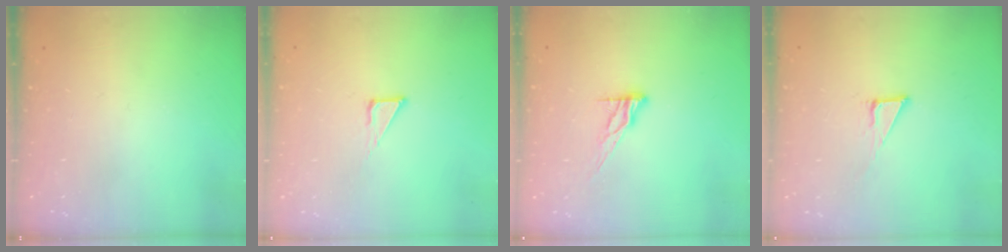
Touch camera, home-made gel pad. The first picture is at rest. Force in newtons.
{"total": 3.6, "press": 3.6, "slide": 0.3}
{"total": 8.2, "press": 8.2, "slide": 0.2}
{"total": 3.9, "press": 3.9, "slide": 0.2}